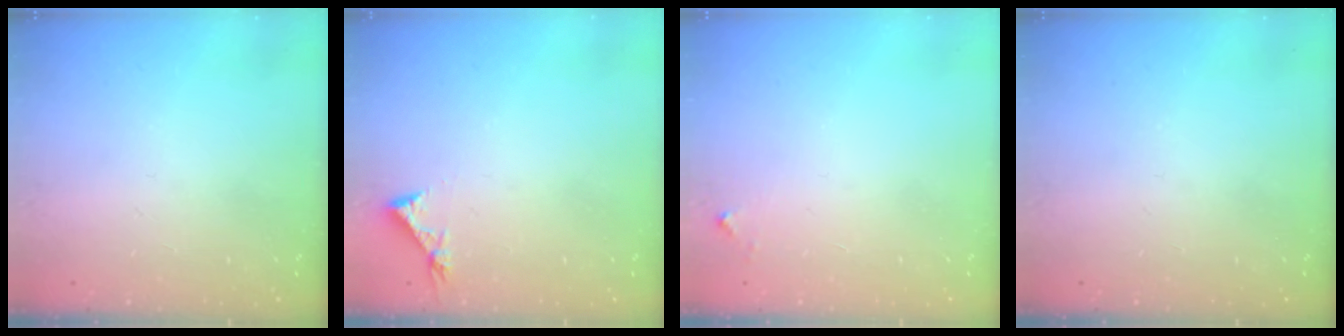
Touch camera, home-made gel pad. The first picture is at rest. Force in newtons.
{"total": 3.8, "press": 3.7, "slide": 0.4}
{"total": 2.8, "press": 2.8, "slide": 0.2}
{"total": 0.0}